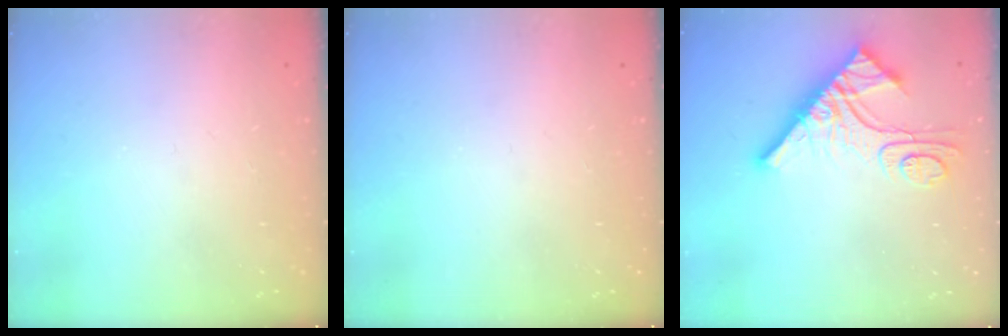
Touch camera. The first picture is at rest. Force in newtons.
{"total": 0.0}
{"total": 13.9, "press": 13.8, "slide": 1.1}